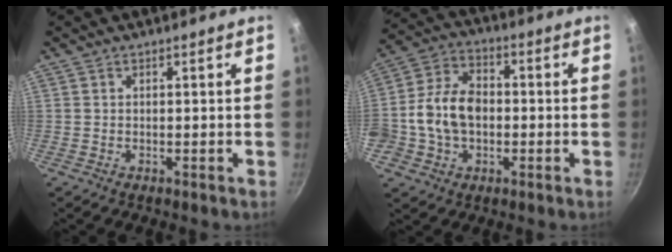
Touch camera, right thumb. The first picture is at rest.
{"total": 12.1, "force": [-1.2, 9.0, 8.0], "torque": [-0.128, 0.023, -0.033]}